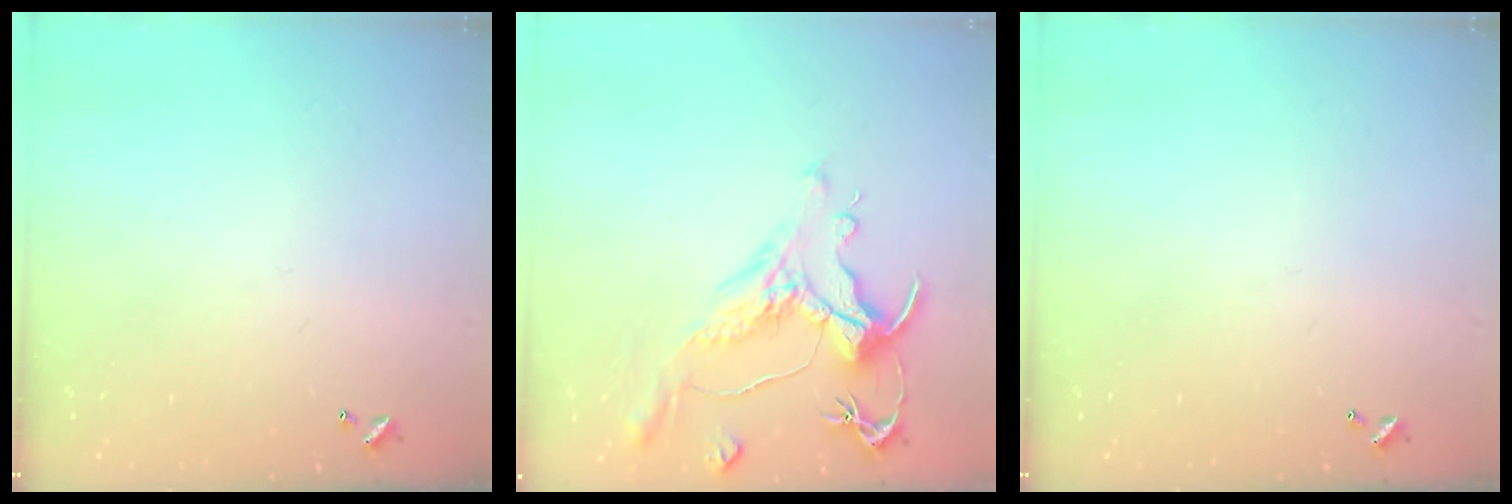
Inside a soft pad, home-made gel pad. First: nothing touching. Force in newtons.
{"total": 1.5, "press": 0.4, "slide": 1.5}
{"total": 0.0}